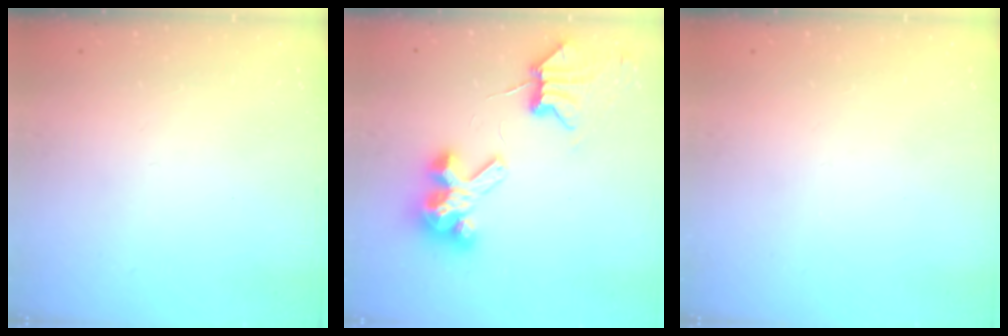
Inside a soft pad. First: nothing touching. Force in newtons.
{"total": 8.0, "press": 7.9, "slide": 1.0}
{"total": 0.0}